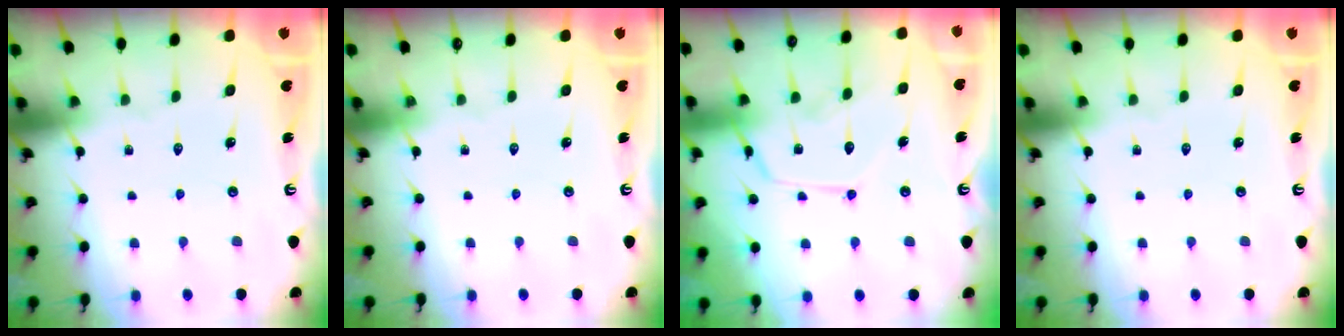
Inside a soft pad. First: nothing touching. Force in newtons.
{"total": 0.0}
{"total": 13.1, "press": 13.0, "slide": 1.0}
{"total": 0.0}